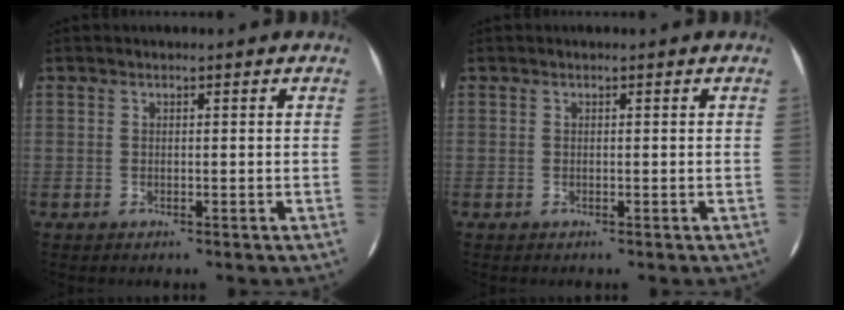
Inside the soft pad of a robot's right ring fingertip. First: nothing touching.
{"total": 0.0}